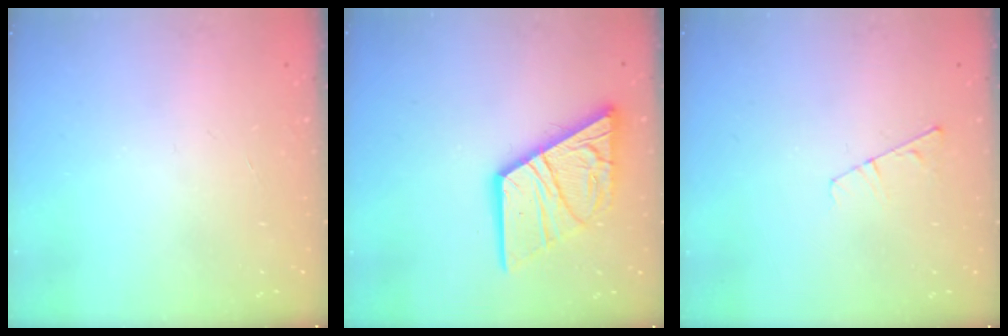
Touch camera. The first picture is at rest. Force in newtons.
{"total": 17.9, "press": 17.8, "slide": 1.8}
{"total": 3.5, "press": 3.5, "slide": 0.3}